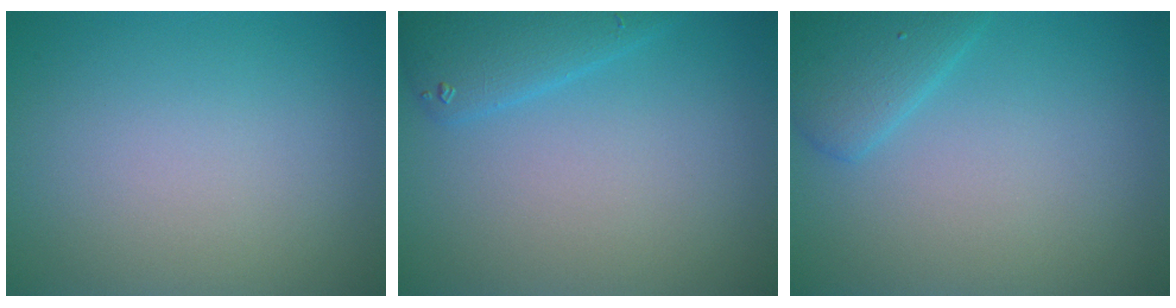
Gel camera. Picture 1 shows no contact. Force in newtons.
{"total": 2.9, "press": 2.9, "slide": 0.2}
{"total": 2.9, "press": 2.9, "slide": 0.1}